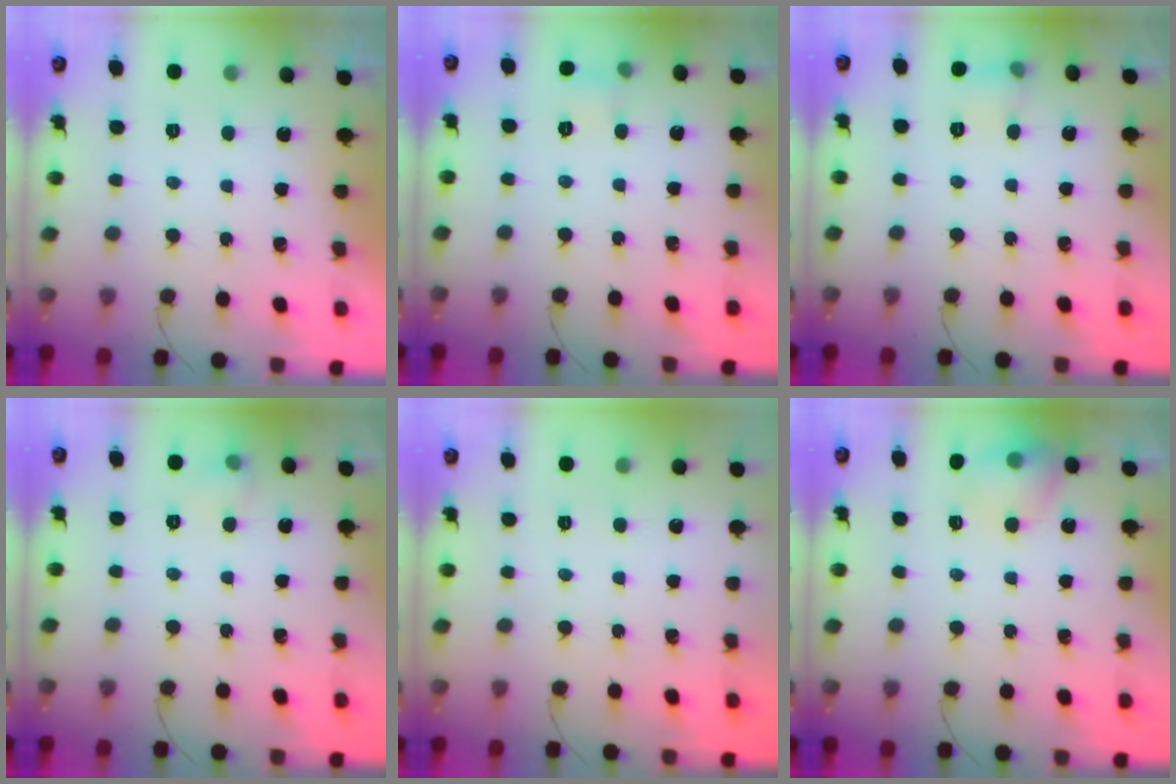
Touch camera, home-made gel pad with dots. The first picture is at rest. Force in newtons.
{"total": 4.8, "press": 4.5, "slide": 1.6}
{"total": 6.6, "press": 6.3, "slide": 2.0}
{"total": 4.0, "press": 3.7, "slide": 1.4}
{"total": 0.0}
{"total": 10.6, "press": 10.5, "slide": 1.6}